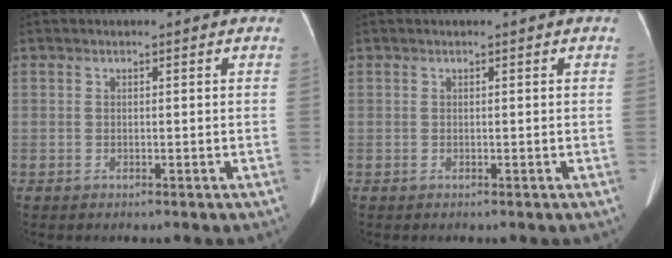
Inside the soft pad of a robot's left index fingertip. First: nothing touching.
{"total": 0.0}